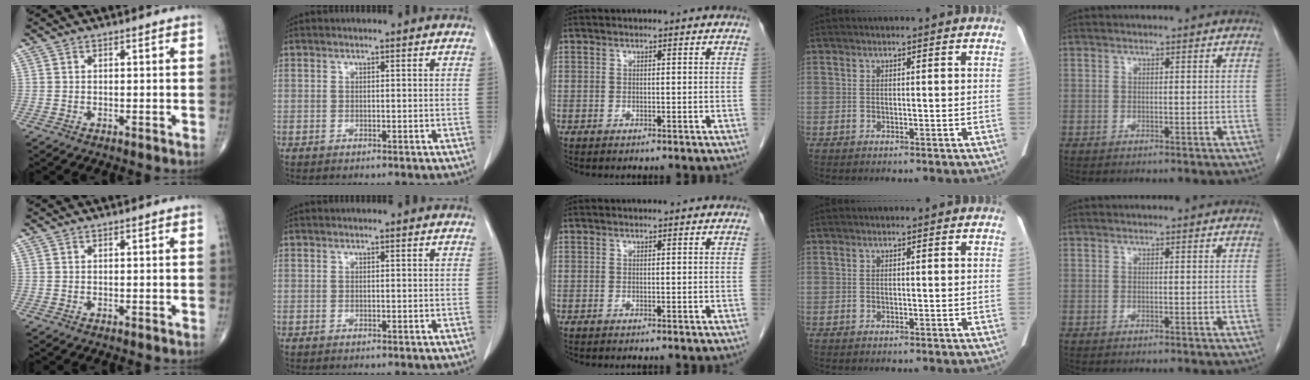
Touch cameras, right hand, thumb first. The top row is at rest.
{}